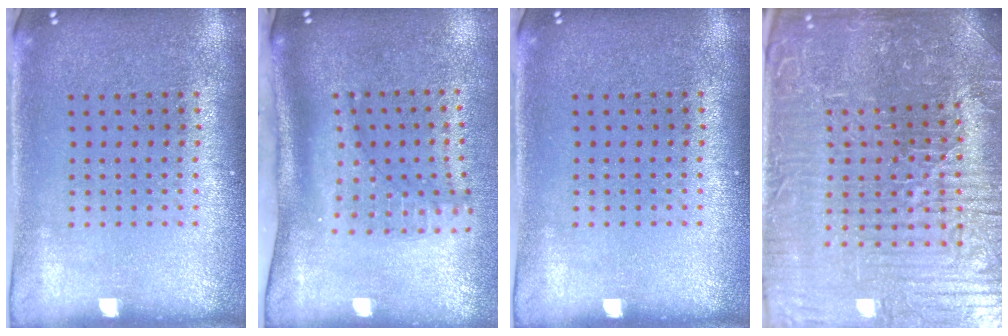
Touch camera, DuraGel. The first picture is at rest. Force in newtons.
{"total": 2.3, "press": 1.6, "slide": 1.6}
{"total": 0.0}
{"total": 5.9, "press": 5.7, "slide": 1.8}